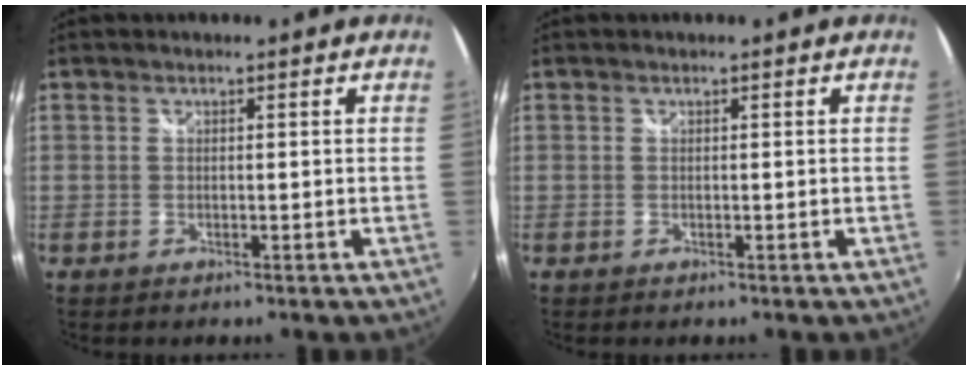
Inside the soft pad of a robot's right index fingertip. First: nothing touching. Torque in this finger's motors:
{"motor_torque": [0.00, 0.00, -0.01, 0.00]}